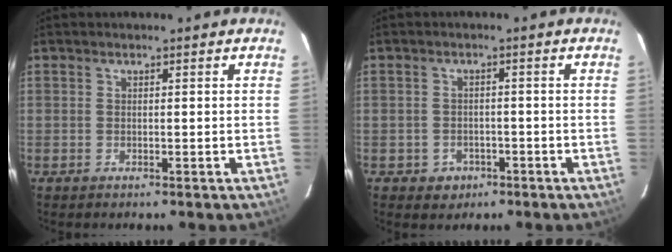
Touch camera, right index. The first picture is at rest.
{"total": 3.8, "force": [-1.8, 3.3, 0.7], "torque": [-0.027, 0.007, -0.019]}